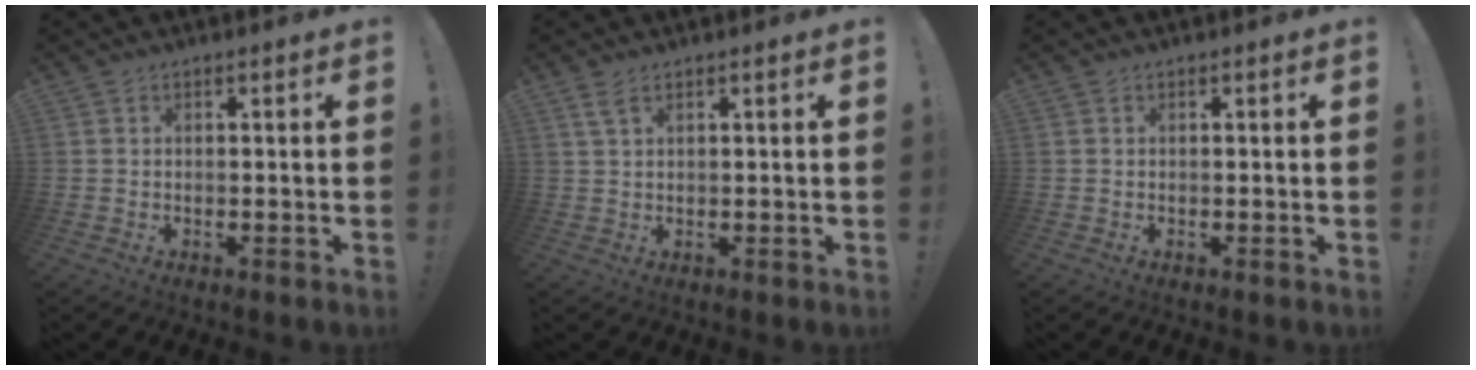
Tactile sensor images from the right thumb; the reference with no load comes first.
{"total": 3.2, "force": [2.0, 1.3, 2.2], "torque": [-0.037, -0.004, 0.036]}
{"total": 0.0}